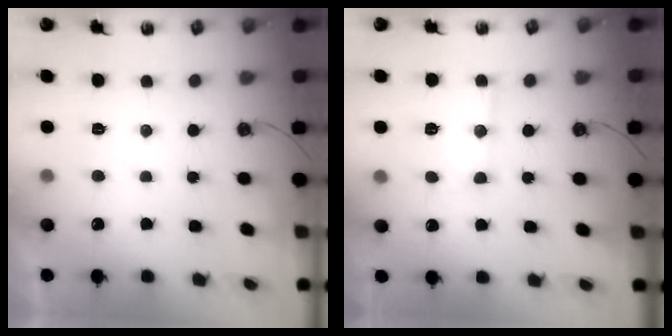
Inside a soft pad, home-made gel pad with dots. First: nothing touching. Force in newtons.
{"total": 11.3, "press": 11.2, "slide": 1.1}